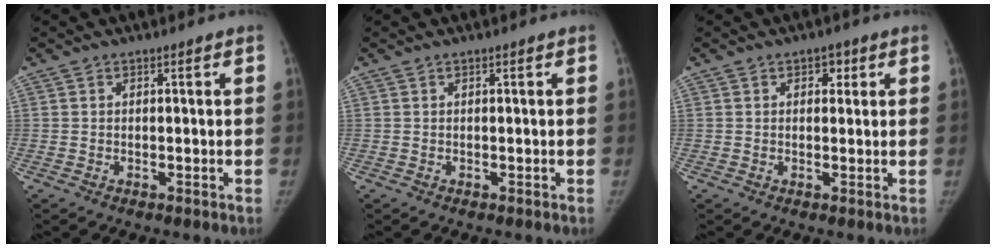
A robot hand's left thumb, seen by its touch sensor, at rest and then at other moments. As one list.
[{"total": 0.0}, {"total": 2.5, "force": [1.1, 1.7, 1.4], "torque": [0.001, -0.001, 0.011]}]